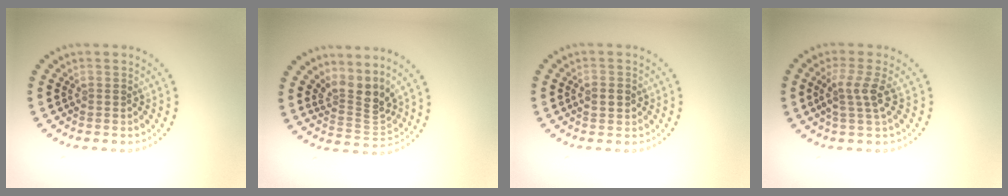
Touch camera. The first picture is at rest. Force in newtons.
{"total": 3.3, "press": 2.3, "slide": 2.4}
{"total": 2.2, "press": 2.2, "slide": 0.1}
{"total": 2.6, "press": 2.0, "slide": 1.6}